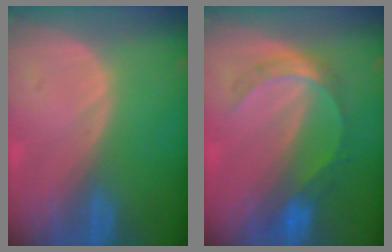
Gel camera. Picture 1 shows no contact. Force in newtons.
{"total": 6.1, "press": 5.3, "slide": 3.1}